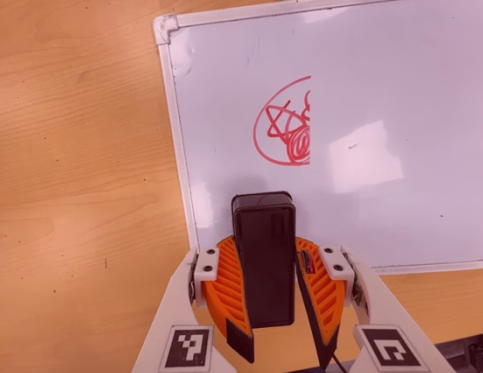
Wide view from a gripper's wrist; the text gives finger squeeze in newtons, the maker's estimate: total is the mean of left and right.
{"total": 10.8, "left": 10.1, "right": 11.6}